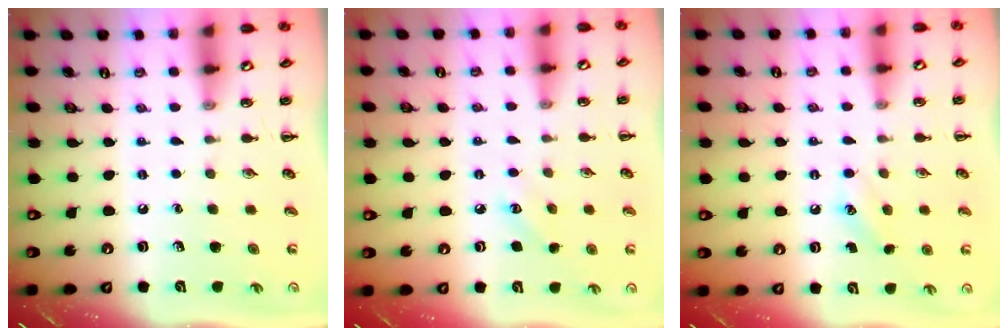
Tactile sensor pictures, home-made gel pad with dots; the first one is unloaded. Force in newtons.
{"total": 4.7, "press": 4.5, "slide": 1.2}
{"total": 6.7, "press": 6.4, "slide": 2.0}